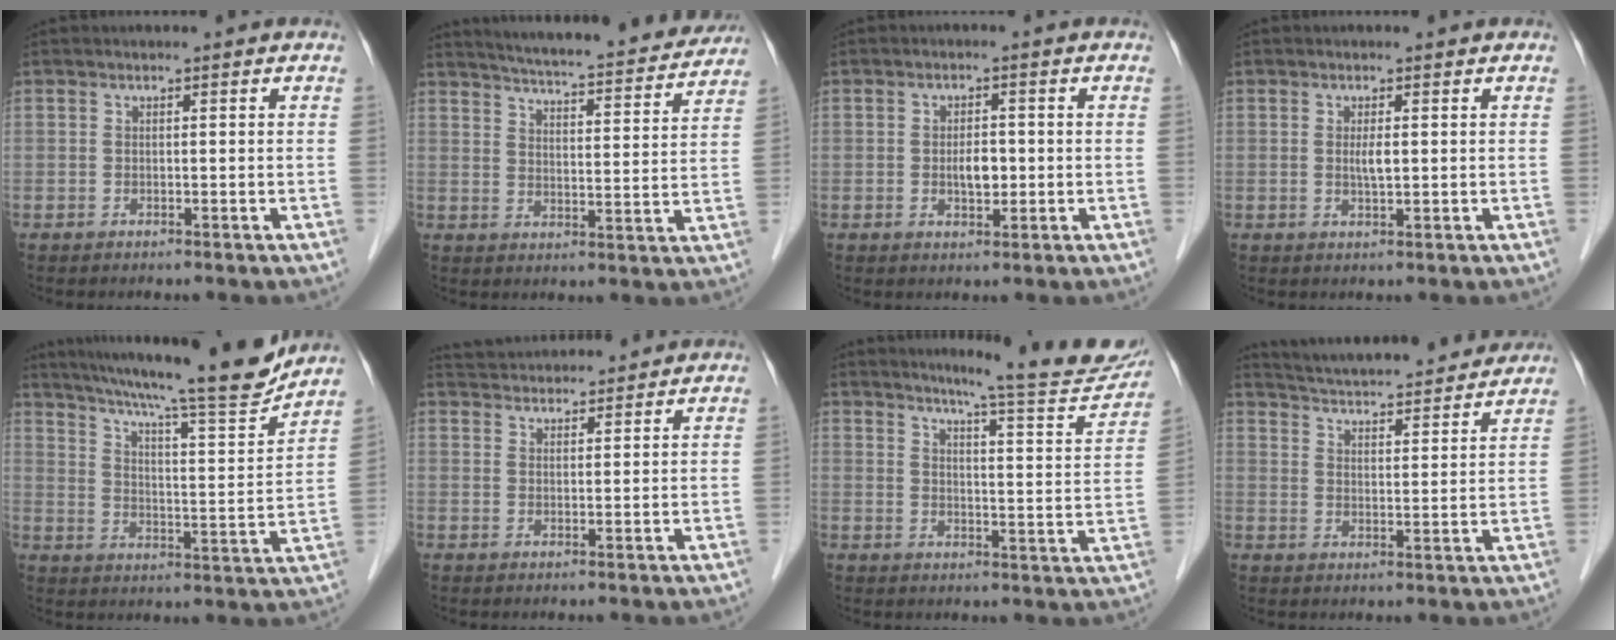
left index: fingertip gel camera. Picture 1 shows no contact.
{"total": 20.4, "force": [18.9, 2.0, 7.4], "torque": [-0.110, -0.020, 0.245]}
{"total": 3.1, "force": [-0.4, 1.7, 2.6], "torque": [-0.044, 0.002, -0.003]}
{"total": 1.8, "force": [0.3, 0.3, 1.8], "torque": [-0.036, -0.002, 0.006]}
{"total": 20.9, "force": [18.2, 0.5, 10.2], "torque": [-0.173, -0.020, 0.260]}
{"total": 9.0, "force": [8.7, 1.1, 1.9], "torque": [-0.038, 0.035, 0.135]}
{"total": 14.7, "force": [13.6, 0.7, 5.5], "torque": [-0.067, -0.043, 0.163]}
{"total": 19.4, "force": [18.2, 2.3, 6.5], "torque": [-0.107, 0.015, 0.253]}